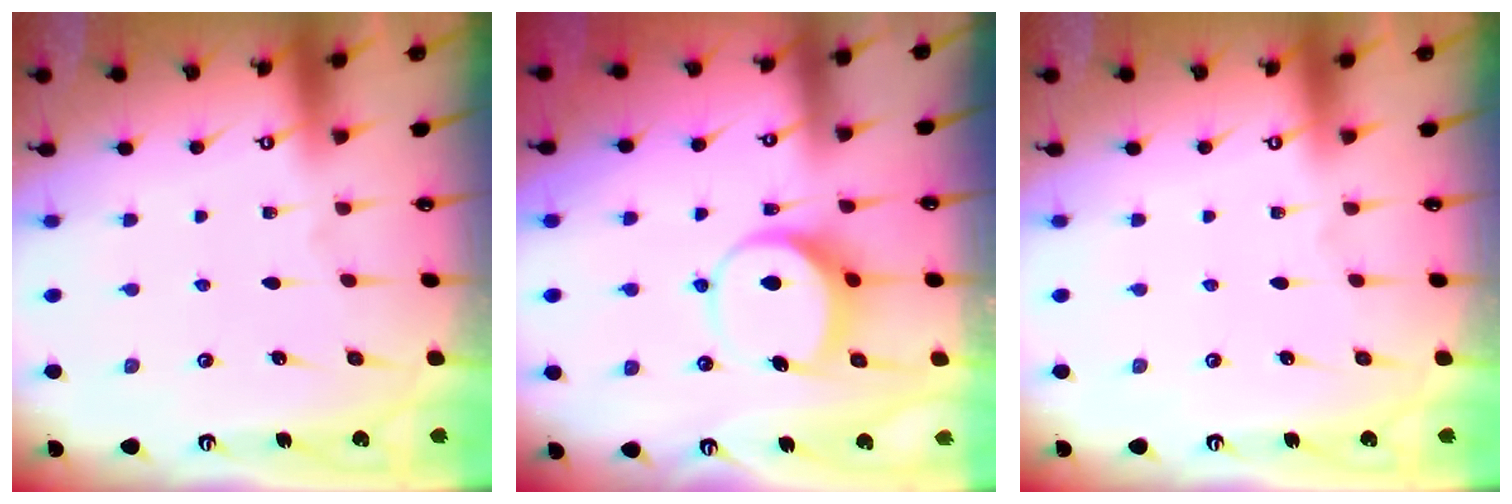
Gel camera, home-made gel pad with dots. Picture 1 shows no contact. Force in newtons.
{"total": 7.3, "press": 7.3, "slide": 0.7}
{"total": 0.0}